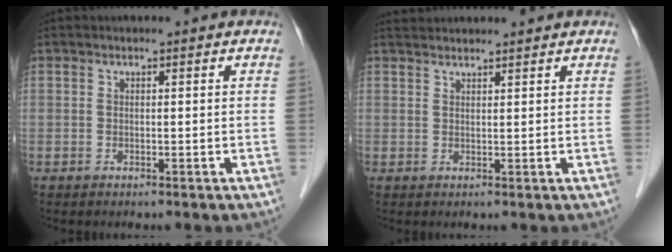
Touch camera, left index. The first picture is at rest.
{"total": 4.7, "force": [4.5, 0.3, 1.2], "torque": [-0.017, 0.035, 0.067]}